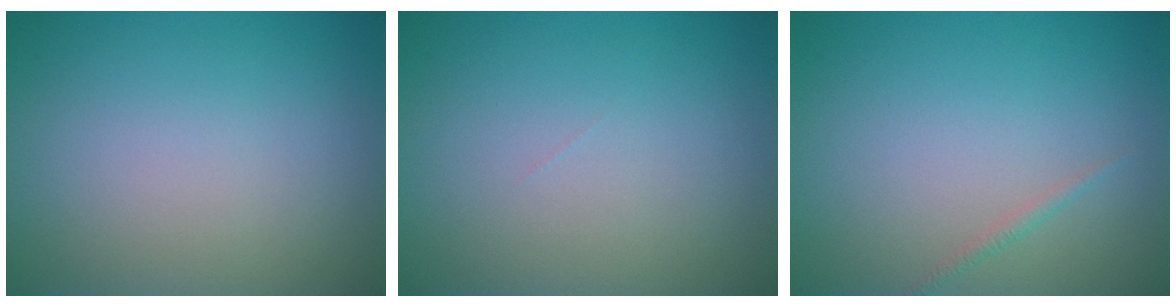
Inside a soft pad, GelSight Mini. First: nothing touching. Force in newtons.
{"total": 0.0}
{"total": 0.7, "press": 0.7, "slide": 0.0}